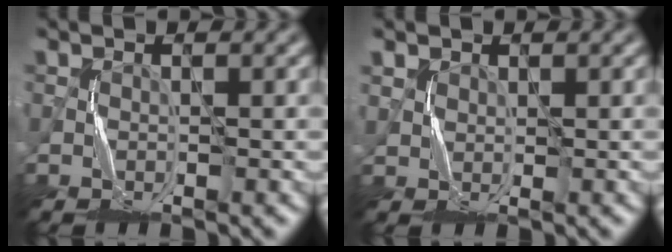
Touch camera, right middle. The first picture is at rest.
{"total": 1.5, "force": [1.1, 1.0, -0.1], "torque": [-0.005, 0.000, 0.022]}